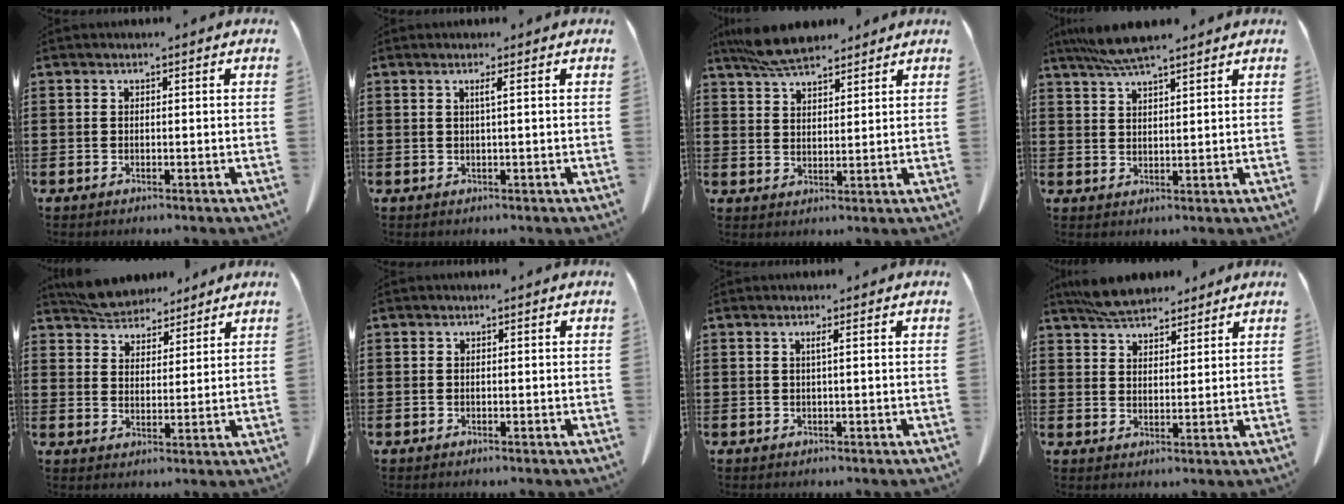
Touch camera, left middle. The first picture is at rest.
{"total": 1.3, "force": [0.4, -0.3, 1.2], "torque": [-0.021, -0.004, 0.005]}
{"total": 7.3, "force": [6.3, 1.8, 3.2], "torque": [-0.080, -0.008, 0.120]}
{"total": 5.7, "force": [4.8, 0.4, 3.1], "torque": [-0.073, -0.007, 0.087]}
{"total": 5.8, "force": [5.5, 1.5, 0.5], "torque": [-0.031, -0.016, 0.105]}
{"total": 0.0}
{"total": 1.0, "force": [0.3, -0.2, 1.0], "torque": [-0.018, -0.003, 0.004]}
{"total": 6.3, "force": [5.6, 1.9, 2.0], "torque": [-0.055, -0.009, 0.108]}